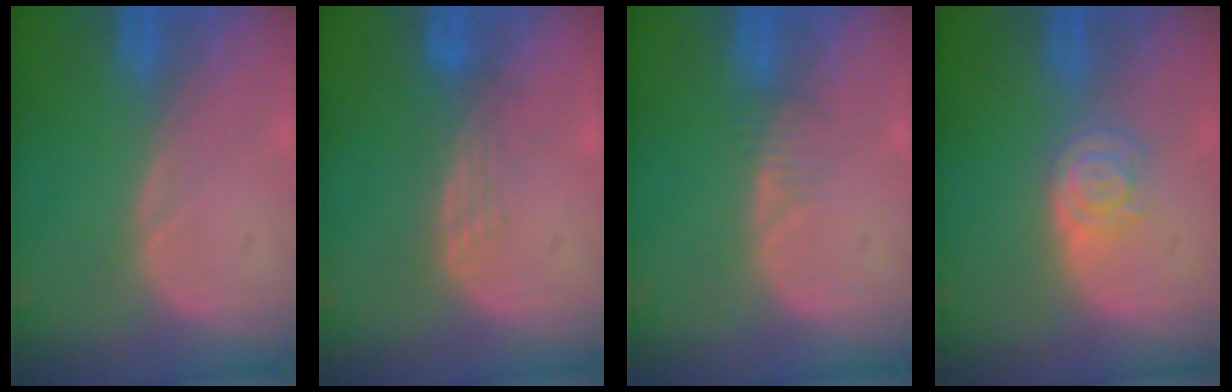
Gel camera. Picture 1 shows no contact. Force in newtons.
{"total": 3.1, "press": 2.6, "slide": 1.6}
{"total": 1.5, "press": 1.5, "slide": 0.2}
{"total": 4.1, "press": 3.8, "slide": 1.6}